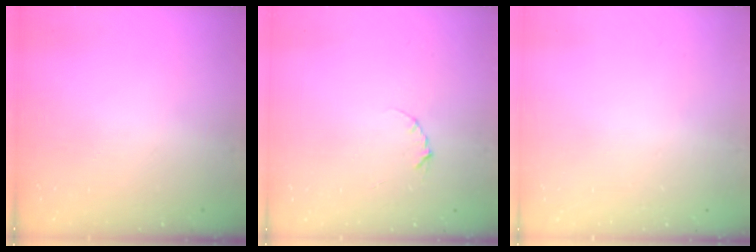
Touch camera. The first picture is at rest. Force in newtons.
{"total": 2.3, "press": 2.3, "slide": 0.4}
{"total": 2.6, "press": 2.6, "slide": 0.2}